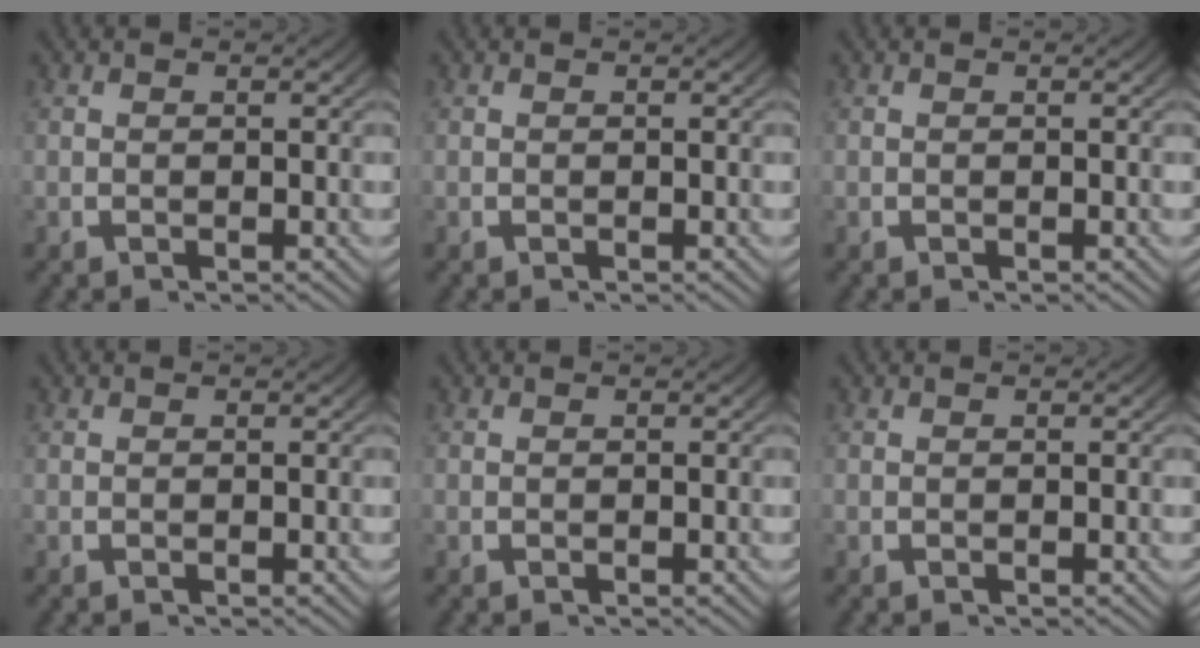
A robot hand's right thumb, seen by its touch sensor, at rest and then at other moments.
{"total": 0.0}
{"total": 0.0}
{"total": 0.0}
{"total": 0.0}
{"total": 0.0}